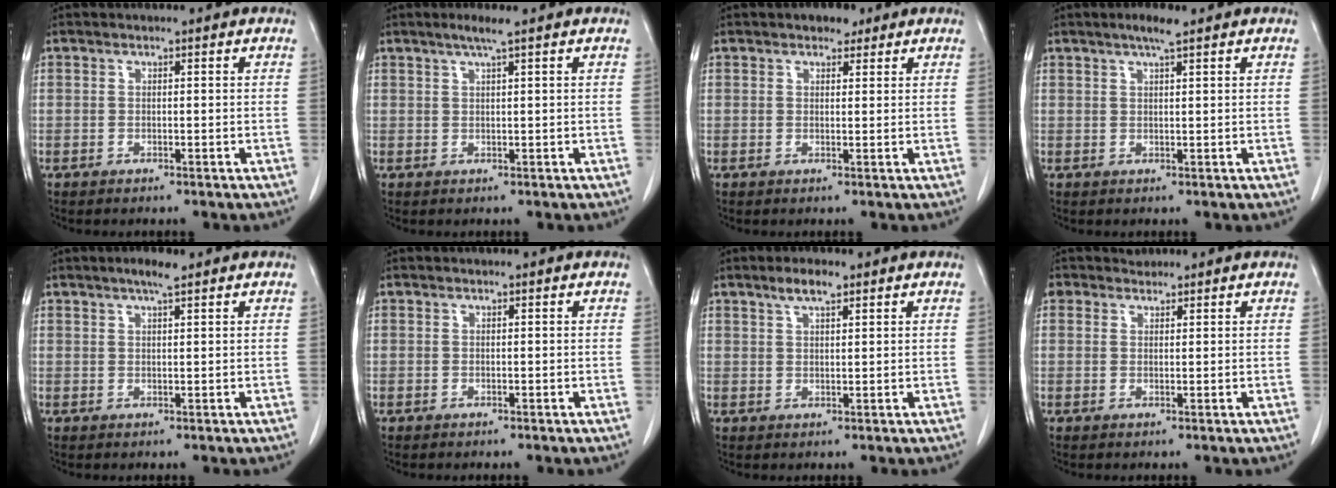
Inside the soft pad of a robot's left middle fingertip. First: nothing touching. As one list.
[{"total": 2.2, "force": [1.5, -0.4, 1.6], "torque": [-0.036, 0.000, 0.030]}, {"total": 2.4, "force": [1.7, 1.3, 1.0], "torque": [-0.015, 0.006, 0.023]}, {"total": 2.7, "force": [1.9, 0.0, 1.9], "torque": [-0.041, 0.002, 0.034]}, {"total": 2.7, "force": [1.9, 0.2, 1.8], "torque": [-0.037, 0.002, 0.032]}, {"total": 0.0}, {"total": 3.1, "force": [2.2, 0.7, 2.1], "torque": [-0.044, 0.004, 0.042]}, {"total": 1.8, "force": [1.4, 1.1, -0.2], "torque": [0.003, 0.012, 0.022]}]